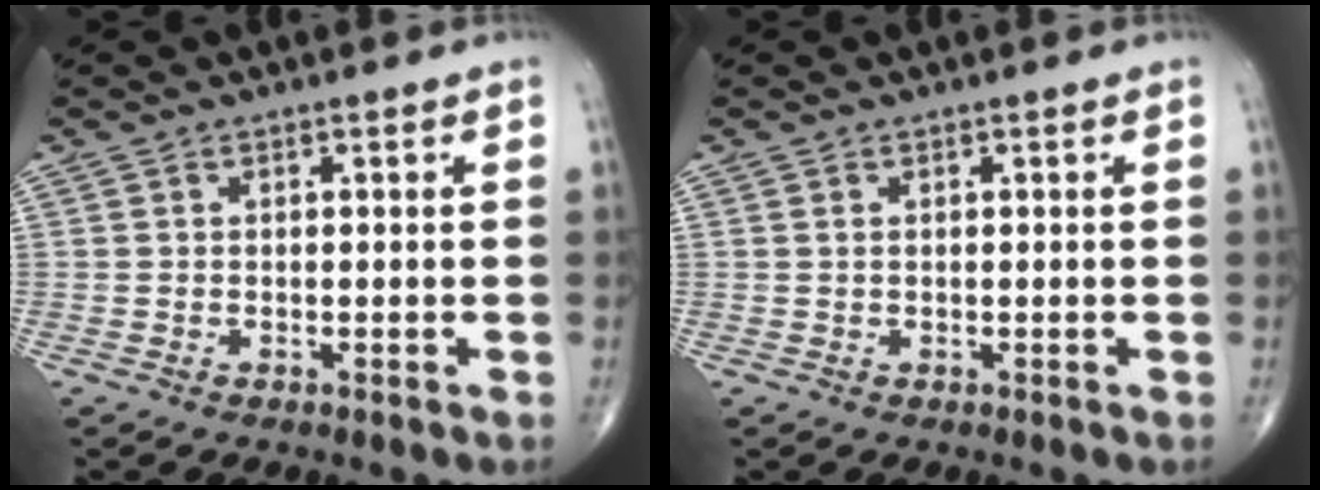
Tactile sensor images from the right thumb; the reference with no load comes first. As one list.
[{"total": 0.0}]